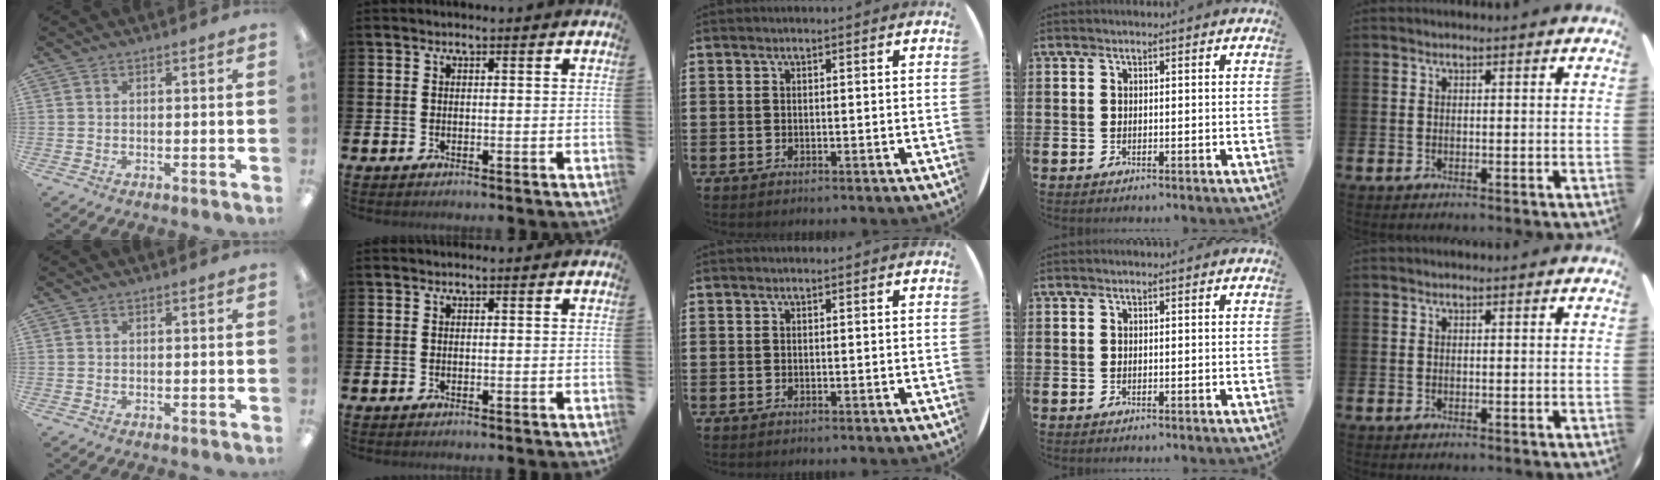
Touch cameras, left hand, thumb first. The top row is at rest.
{}